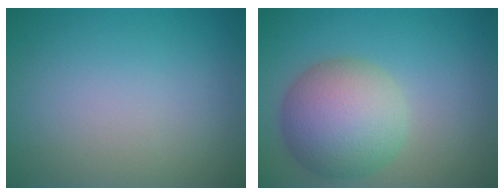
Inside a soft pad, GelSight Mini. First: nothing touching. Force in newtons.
{"total": 7.3, "press": 7.3, "slide": 0.2}